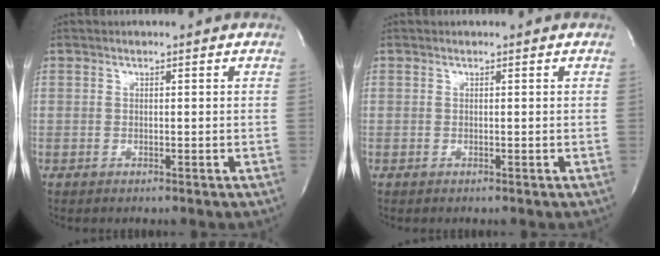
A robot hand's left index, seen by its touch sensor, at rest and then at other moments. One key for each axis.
{"total": 0.0}